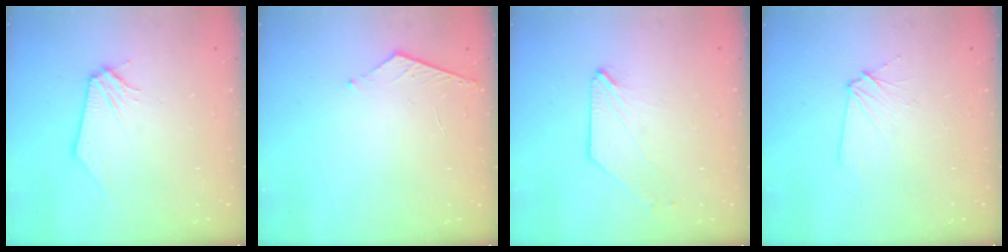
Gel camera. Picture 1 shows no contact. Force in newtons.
{"total": 5.2, "press": 5.1, "slide": 0.5}
{"total": 0.7, "press": 0.7, "slide": 0.1}
{"total": 3.4, "press": 3.4, "slide": 0.5}